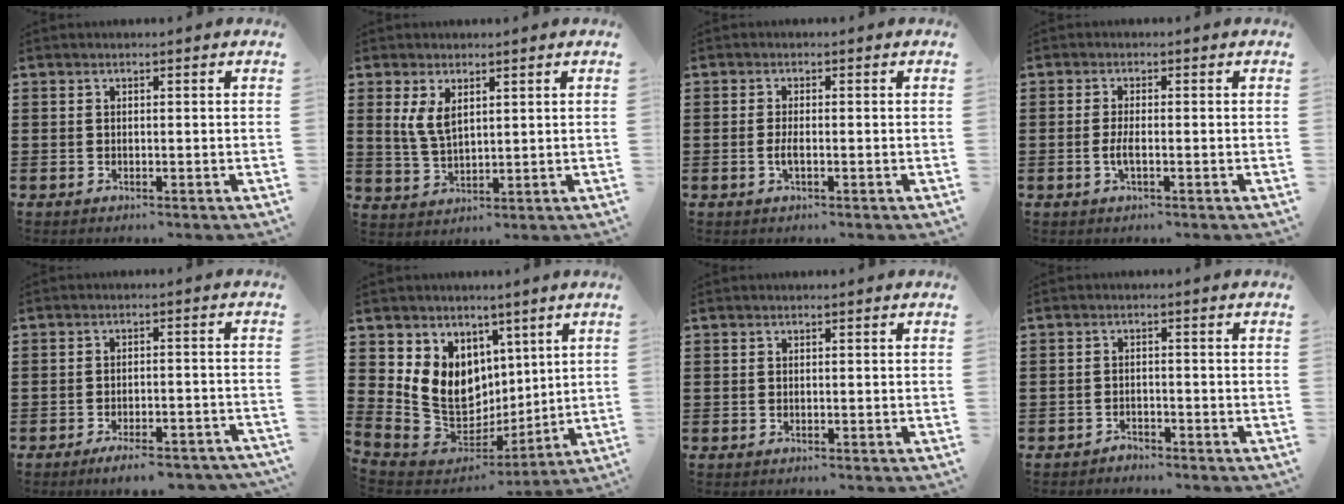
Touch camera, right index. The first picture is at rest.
{"total": 4.3, "force": [1.7, 2.3, 3.2], "torque": [-0.076, 0.003, 0.029]}
{"total": 2.0, "force": [-0.5, 0.5, 1.8], "torque": [-0.041, -0.004, -0.012]}
{"total": 2.6, "force": [-0.7, 0.6, 2.4], "torque": [-0.050, -0.004, -0.015]}
{"total": 4.5, "force": [-3.9, 0.4, 2.1], "torque": [-0.033, -0.002, -0.071]}
{"total": 10.7, "force": [2.9, 9.6, 3.8], "torque": [-0.117, -0.032, 0.066]}
{"total": 0.0}
{"total": 1.7, "force": [-1.6, 0.5, 0.0], "torque": [-0.007, 0.003, -0.036]}